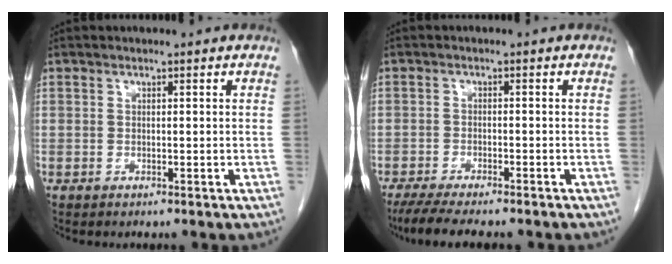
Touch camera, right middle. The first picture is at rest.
{"total": 9.5, "force": [-7.9, 1.6, 5.0], "torque": [-0.074, -0.016, -0.121]}